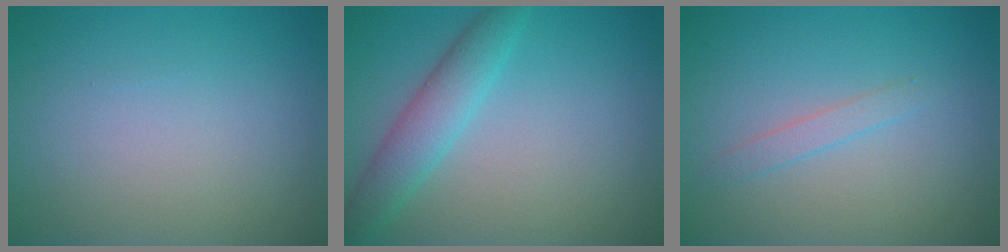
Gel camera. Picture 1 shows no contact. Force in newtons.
{"total": 3.7, "press": 3.7, "slide": 0.2}
{"total": 1.1, "press": 1.1, "slide": 0.1}